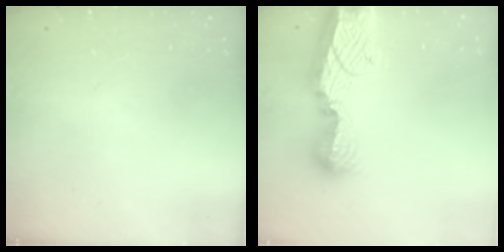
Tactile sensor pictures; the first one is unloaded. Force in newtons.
{"total": 14.7, "press": 14.7, "slide": 1.1}